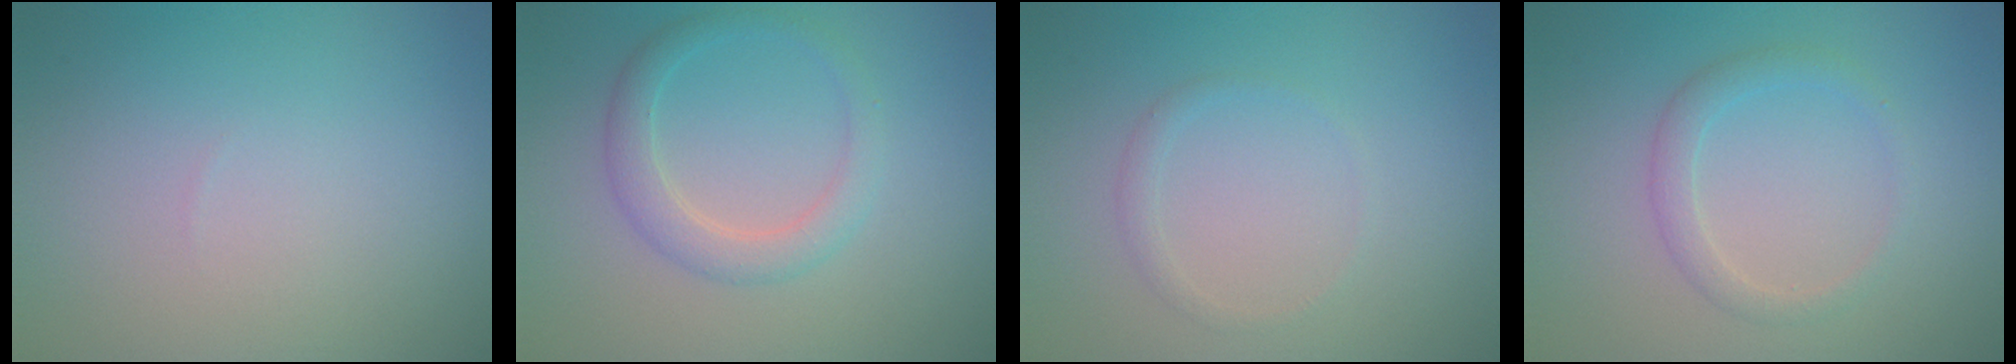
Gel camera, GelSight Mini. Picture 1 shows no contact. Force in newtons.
{"total": 2.7, "press": 2.7, "slide": 0.1}
{"total": 0.9, "press": 0.8, "slide": 0.1}
{"total": 1.9, "press": 1.9, "slide": 0.1}